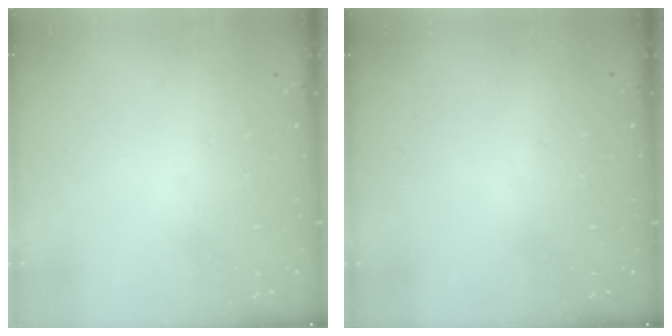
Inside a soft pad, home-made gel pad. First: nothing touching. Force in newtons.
{"total": 0.0}